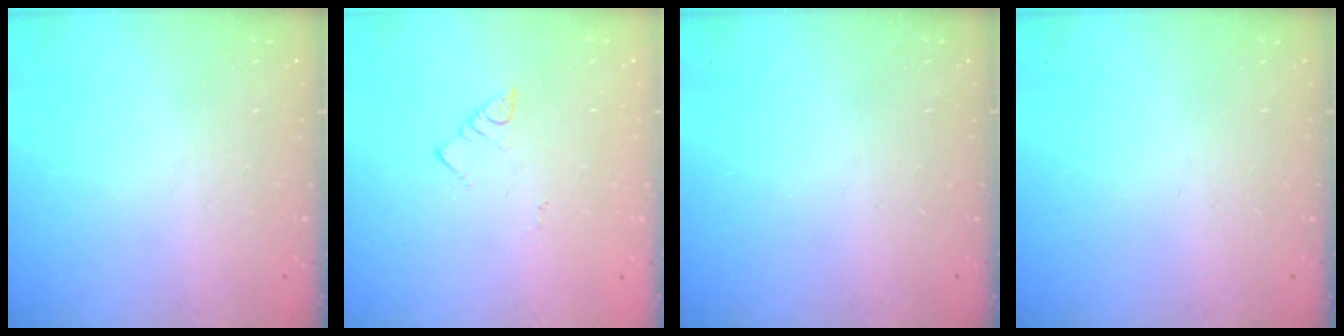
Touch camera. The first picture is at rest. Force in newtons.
{"total": 2.7, "press": 2.7, "slide": 0.6}
{"total": 0.0}
{"total": 0.0}